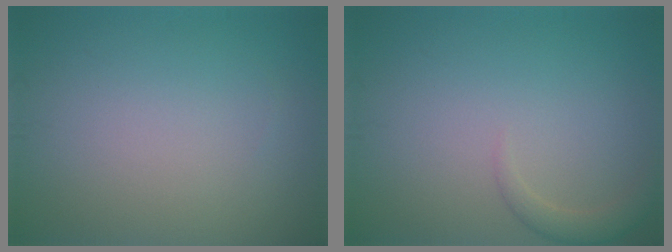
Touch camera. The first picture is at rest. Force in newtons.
{"total": 1.6, "press": 1.6, "slide": 0.0}